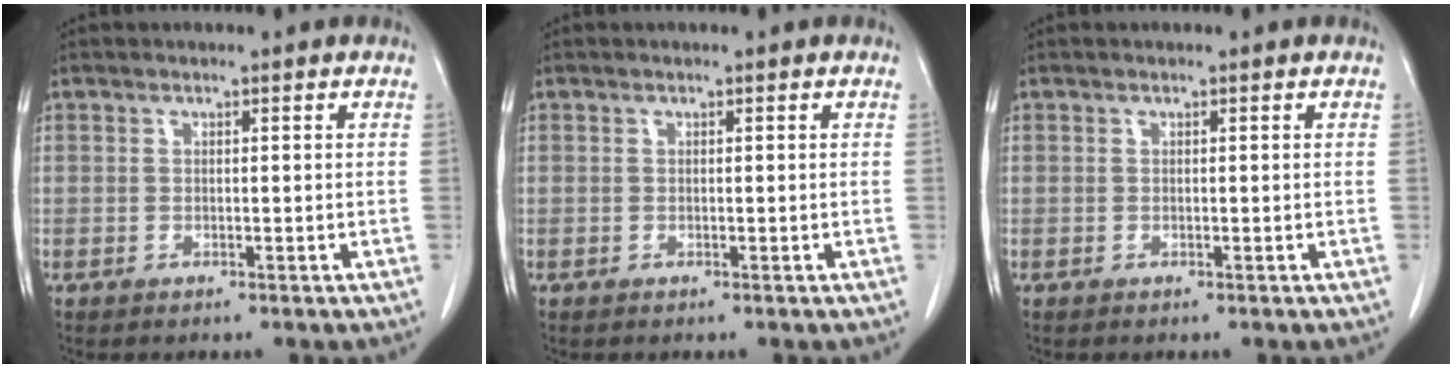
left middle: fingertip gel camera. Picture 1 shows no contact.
{"total": 0.0}
{"total": 0.0}